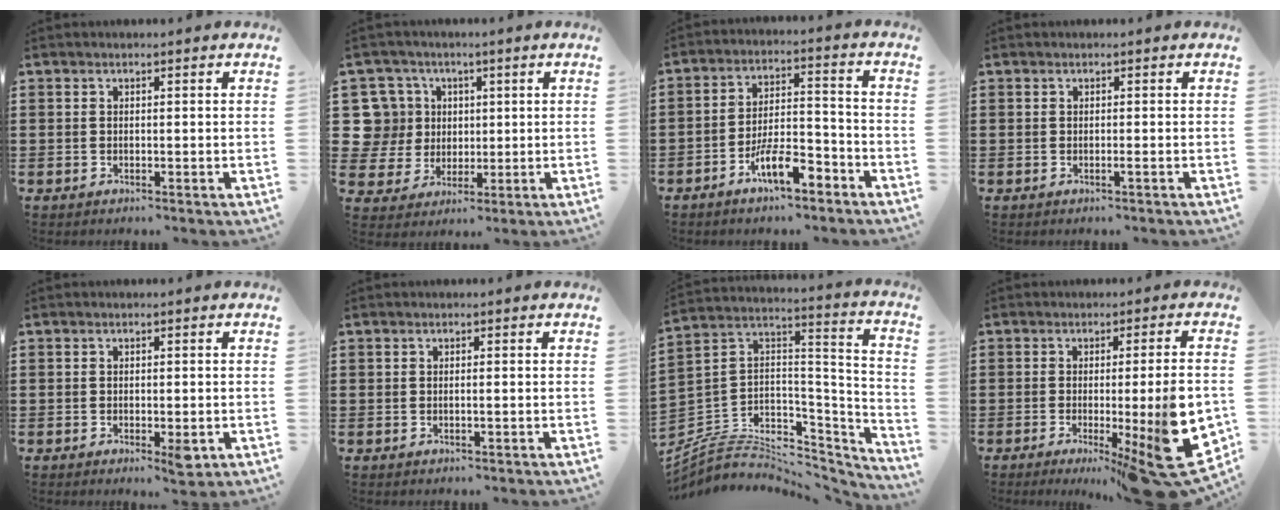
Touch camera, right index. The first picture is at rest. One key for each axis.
{"total": 9.4, "fx": 2.2, "fy": 8.8, "fz": 2.5, "tx": -0.105, "ty": 0.009, "tz": 0.045}
{"total": 8.3, "fx": -5.4, "fy": 2.4, "fz": 5.8, "tx": -0.110, "ty": 0.008, "tz": -0.099}
{"total": 0.6, "fx": -0.3, "fy": -0.1, "fz": 0.6, "tx": -0.010, "ty": -0.003, "tz": -0.005}
{"total": 2.3, "fx": -0.7, "fy": 0.8, "fz": 2.0, "tx": -0.043, "ty": -0.005, "tz": -0.013}
{"total": 0.5, "fx": -0.1, "fy": 0.0, "fz": 0.5, "tx": -0.008, "ty": -0.003, "tz": -0.002}
{"total": 5.4, "fx": -3.1, "fy": 3.9, "fz": 2.1, "tx": -0.056, "ty": -0.018, "tz": -0.060}
{"total": 12.5, "fx": -3.5, "fy": 1.4, "fz": 11.9, "tx": -0.166, "ty": -0.022, "tz": -0.050}